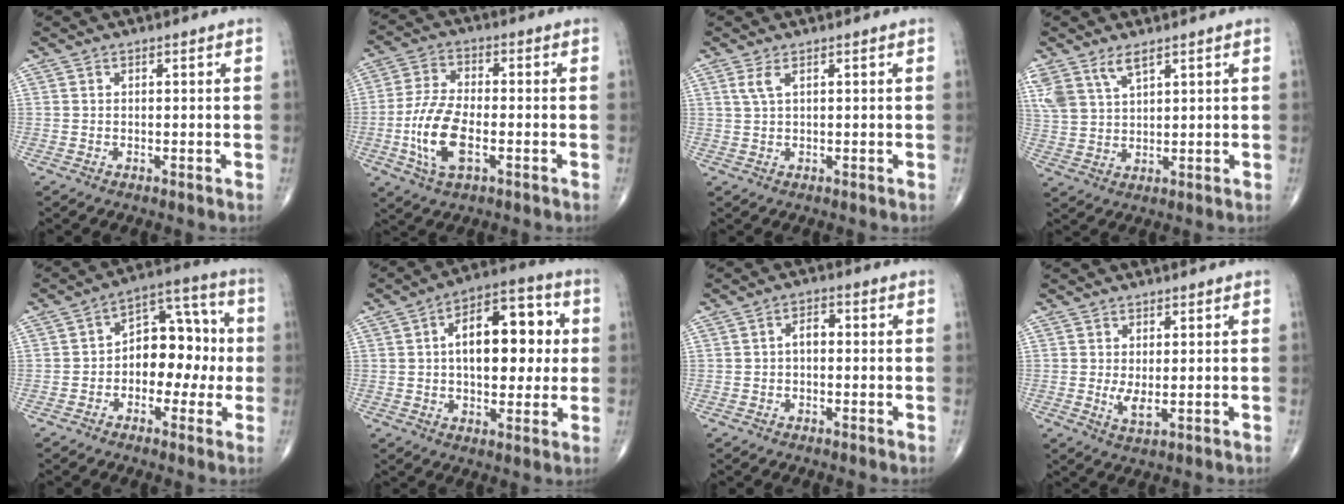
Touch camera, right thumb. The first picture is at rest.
{"total": 11.2, "force": [-2.9, 5.1, 9.5], "torque": [-0.201, 0.010, -0.058]}
{"total": 2.1, "force": [1.0, 0.6, 1.8], "torque": [-0.048, 0.006, 0.028]}
{"total": 7.3, "force": [4.8, 3.1, 4.5], "torque": [-0.094, -0.008, 0.106]}
{"total": 12.1, "force": [-1.0, 8.0, 9.0], "torque": [-0.085, 0.047, -0.026]}
{"total": 16.2, "force": [2.1, 8.7, 13.6], "torque": [-0.166, 0.021, 0.027]}
{"total": 2.6, "force": [-0.2, 1.5, 2.0], "torque": [-0.023, 0.013, -0.009]}
{"total": 2.9, "force": [0.2, 0.9, 2.7], "torque": [-0.050, -0.010, 0.009]}